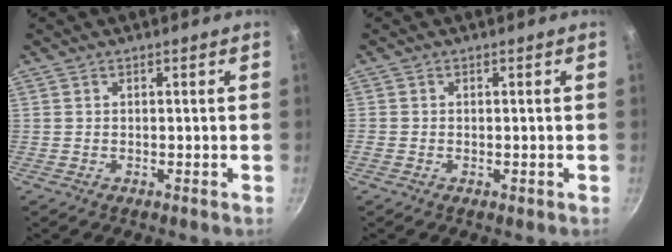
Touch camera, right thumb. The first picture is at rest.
{"total": 0.8, "force": [-0.3, 0.6, 0.5], "torque": [-0.010, 0.000, -0.006]}